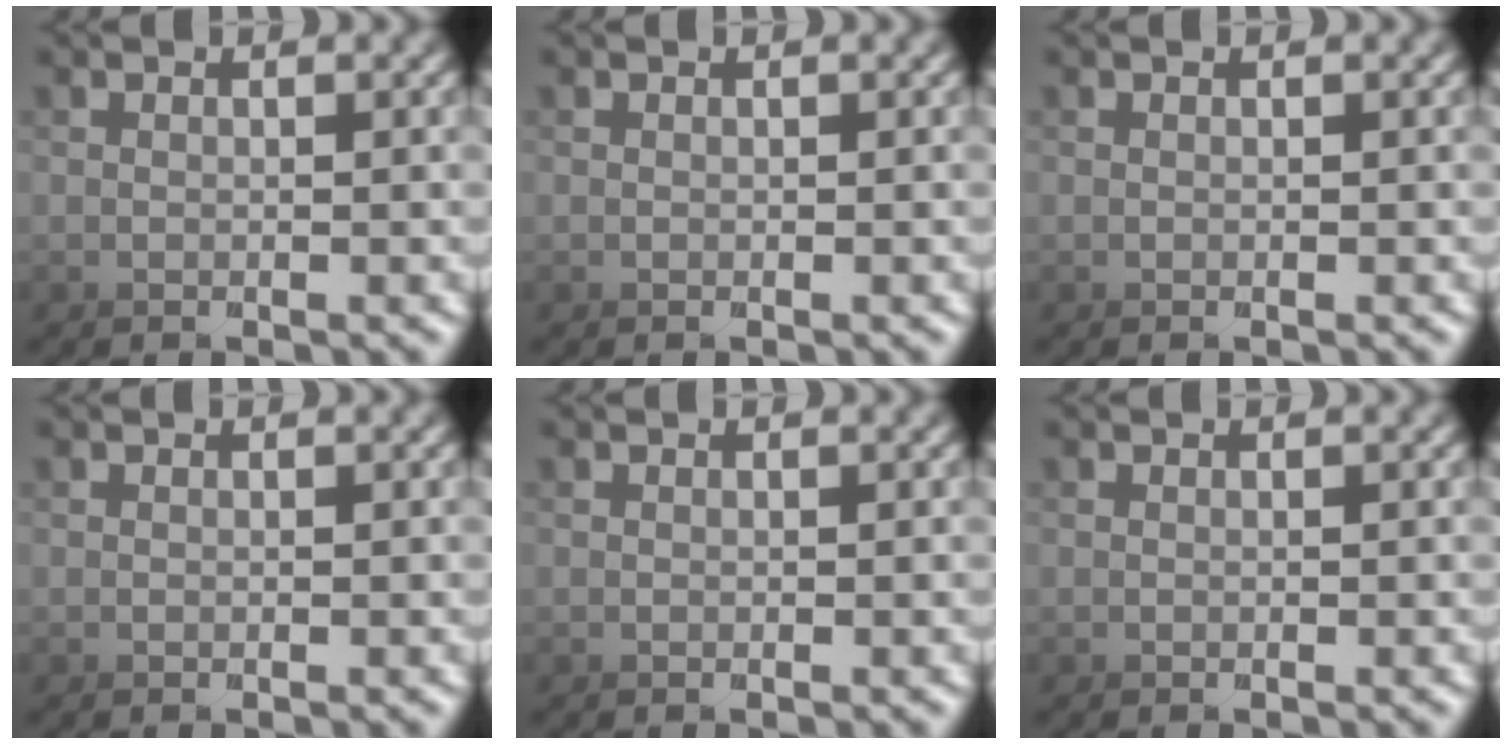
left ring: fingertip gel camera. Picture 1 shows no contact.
{"total": 0.0}
{"total": 0.0}
{"total": 0.0}
{"total": 0.0}
{"total": 0.0}